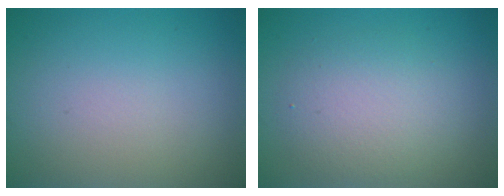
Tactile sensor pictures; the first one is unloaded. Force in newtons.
{"total": 4.3, "press": 4.3, "slide": 0.1}